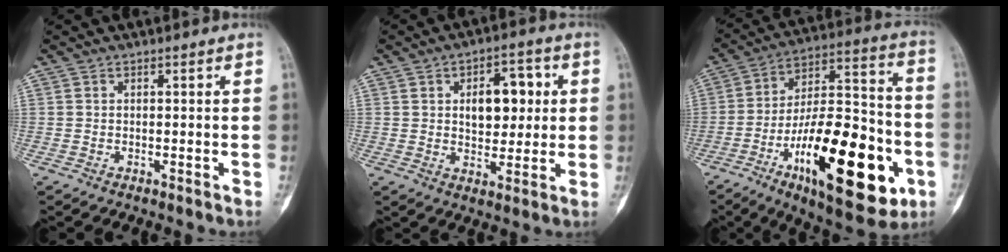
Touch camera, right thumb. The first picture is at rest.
{"total": 9.9, "force": [1.9, 6.0, 7.6], "torque": [-0.068, 0.003, 0.031]}
{"total": 29.3, "force": [-10.6, 11.3, 24.8], "torque": [-0.373, 0.047, -0.159]}